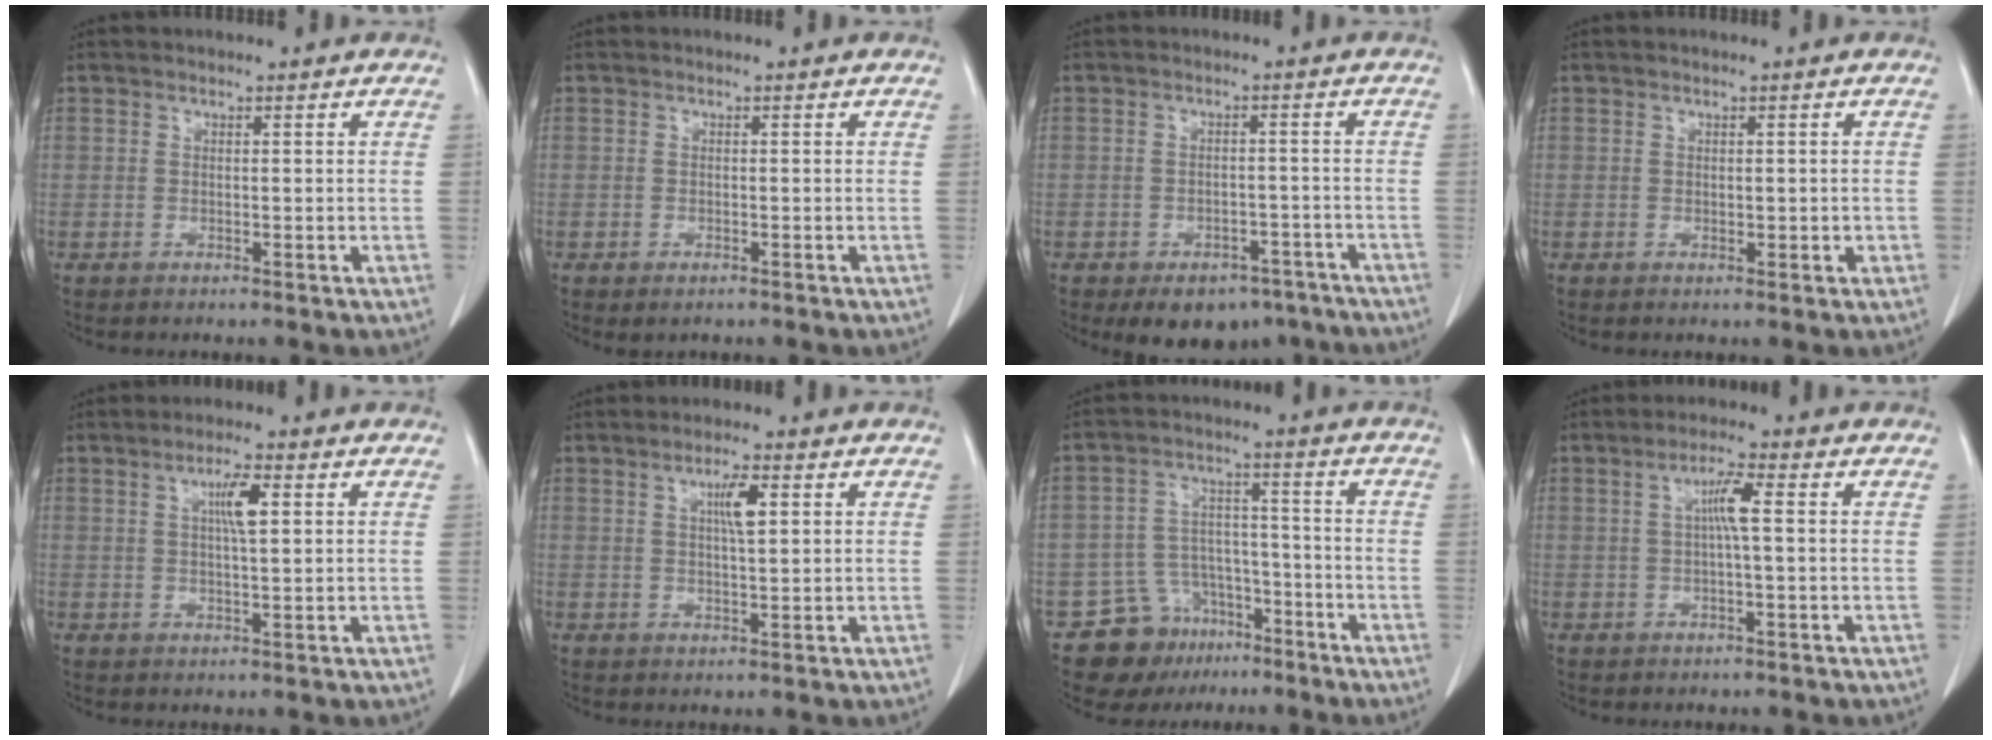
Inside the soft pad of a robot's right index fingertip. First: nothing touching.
{"total": 1.1, "force": [-0.7, 0.5, 0.7], "torque": [-0.011, -0.002, -0.006]}
{"total": 8.8, "force": [-6.4, 5.3, 3.0], "torque": [-0.020, 0.016, -0.083]}
{"total": 1.1, "force": [0.0, 0.7, 0.9], "torque": [-0.007, 0.003, 0.007]}
{"total": 4.2, "force": [1.3, 0.5, 4.0], "torque": [-0.071, 0.000, 0.021]}
{"total": 3.8, "force": [1.2, 0.5, 3.5], "torque": [-0.061, 0.000, 0.020]}
{"total": 9.5, "force": [-6.2, 6.8, 2.3], "torque": [-0.036, 0.034, -0.095]}
{"total": 3.8, "force": [0.5, 0.2, 3.8], "torque": [-0.069, 0.009, 0.007]}